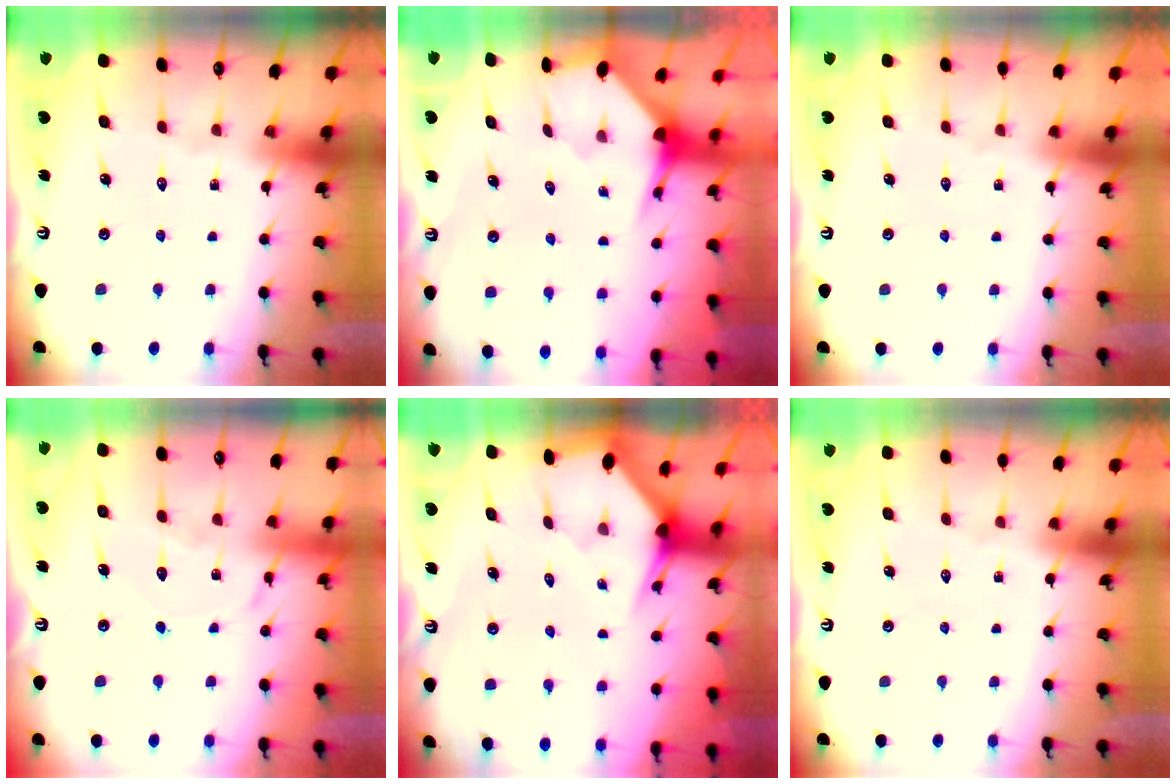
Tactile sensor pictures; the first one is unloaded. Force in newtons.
{"total": 3.2, "press": 3.2, "slide": 0.1}
{"total": 0.0}
{"total": 10.0, "press": 10.0, "slide": 0.9}
{"total": 2.8, "press": 2.8, "slide": 0.1}
{"total": 0.0}